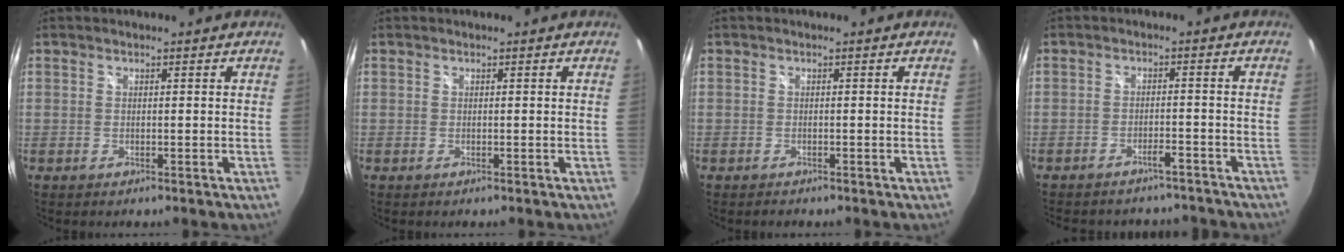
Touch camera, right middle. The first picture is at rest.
{"total": 0.0}
{"total": 1.0, "force": [-0.8, 0.5, 0.0], "torque": [-0.004, 0.000, -0.014]}
{"total": 10.4, "force": [-9.3, 3.4, 3.1], "torque": [-0.075, 0.003, -0.116]}